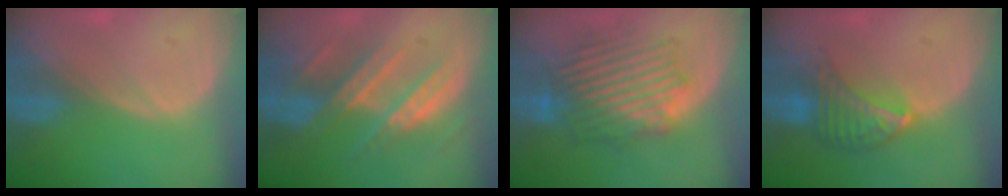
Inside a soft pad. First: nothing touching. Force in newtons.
{"total": 8.6, "press": 7.8, "slide": 3.7}
{"total": 8.9, "press": 8.6, "slide": 2.3}
{"total": 6.7, "press": 6.1, "slide": 2.8}